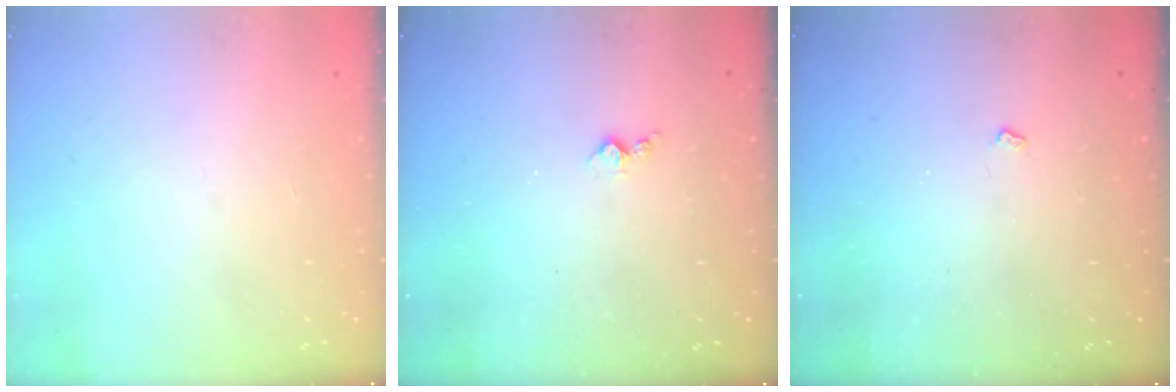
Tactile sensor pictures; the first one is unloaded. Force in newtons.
{"total": 3.7, "press": 3.7, "slide": 0.4}
{"total": 2.6, "press": 2.6, "slide": 0.4}